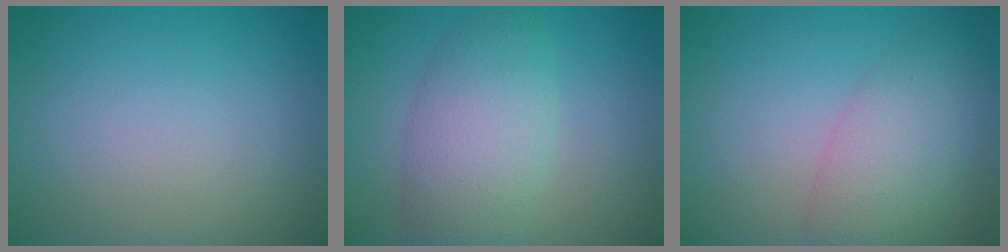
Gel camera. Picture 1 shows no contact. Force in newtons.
{"total": 5.4, "press": 5.4, "slide": 0.2}
{"total": 5.1, "press": 5.1, "slide": 0.2}